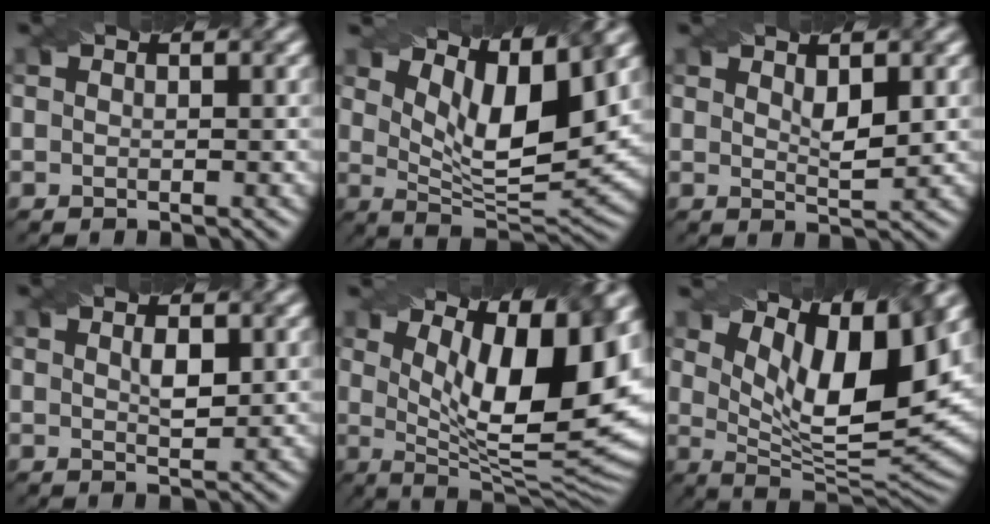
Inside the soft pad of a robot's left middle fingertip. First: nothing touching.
{"total": 8.7, "force": [4.4, 2.9, 7.0], "torque": [-0.122, -0.008, 0.078]}
{"total": 2.2, "force": [0.9, 0.7, 1.9], "torque": [-0.032, -0.002, 0.019]}
{"total": 1.8, "force": [0.8, 0.6, 1.5], "torque": [-0.028, 0.000, 0.016]}
{"total": 14.4, "force": [5.0, 4.9, 12.6], "torque": [-0.162, 0.000, 0.082]}
{"total": 11.2, "force": [5.2, 3.7, 9.2], "torque": [-0.155, -0.004, 0.095]}